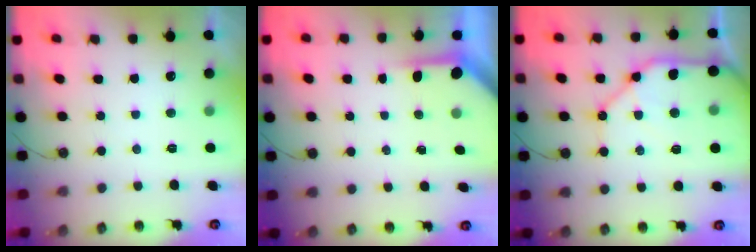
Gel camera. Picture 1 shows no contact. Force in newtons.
{"total": 3.6, "press": 3.6, "slide": 0.4}
{"total": 17.9, "press": 17.8, "slide": 2.5}